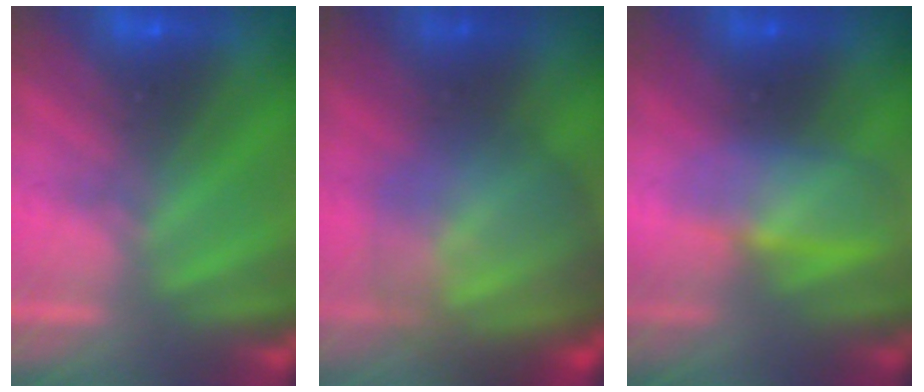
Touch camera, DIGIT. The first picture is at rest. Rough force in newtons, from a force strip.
{"total": 9.0}
{"total": 3.0}